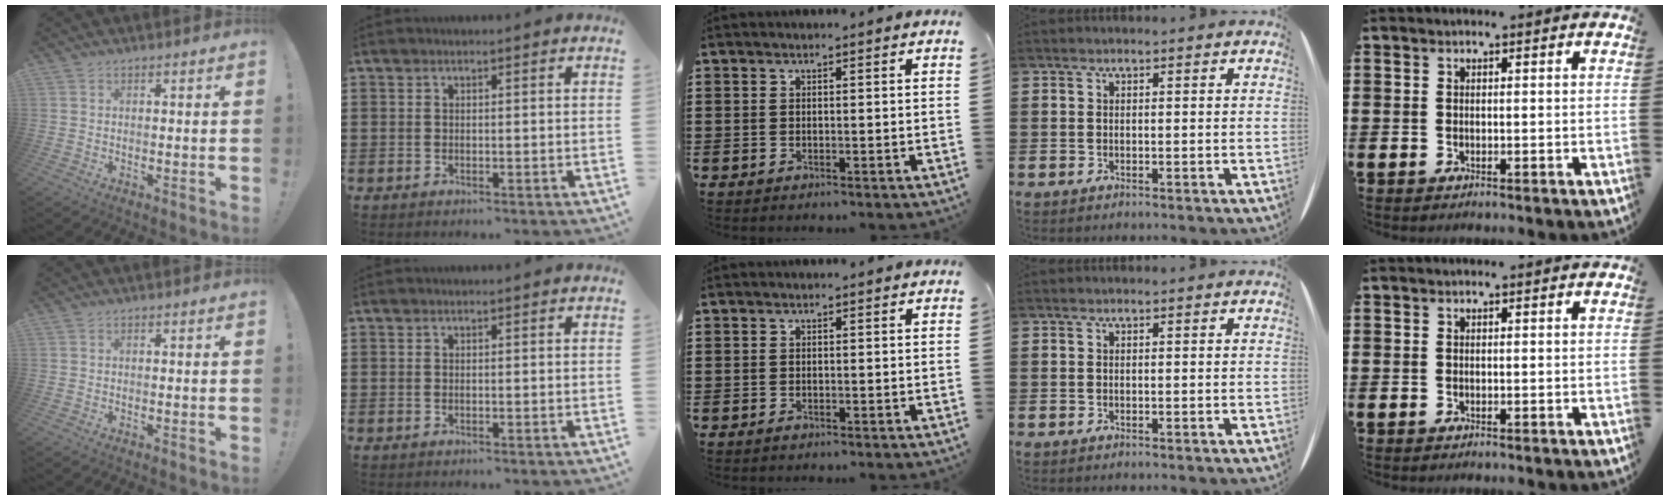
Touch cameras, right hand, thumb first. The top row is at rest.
{}